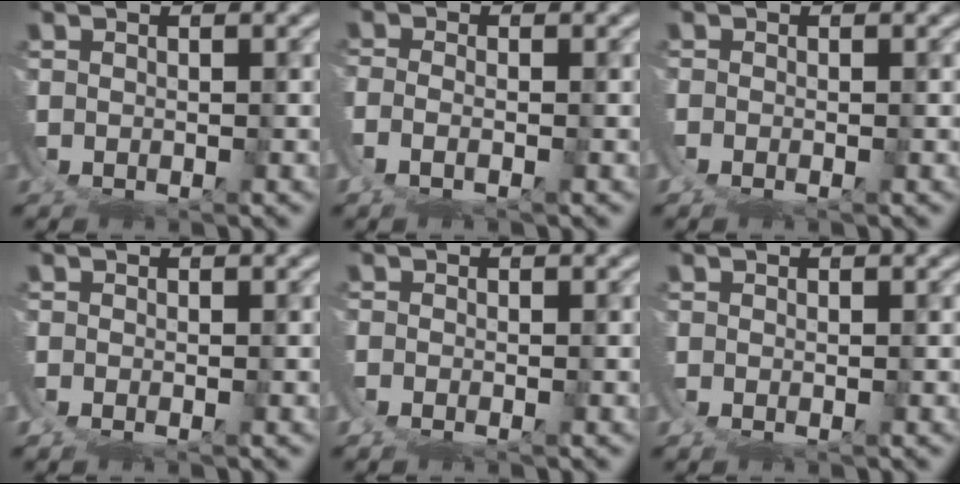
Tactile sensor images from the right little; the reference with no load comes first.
{"total": 2.5, "force": [-1.7, 0.9, 1.7], "torque": [-0.041, -0.010, -0.030]}
{"total": 2.4, "force": [-1.1, 1.8, 1.0], "torque": [-0.035, -0.006, -0.023]}
{"total": 2.0, "force": [-0.9, 1.5, 1.0], "torque": [-0.033, -0.005, -0.019]}
{"total": 2.7, "force": [-1.4, 2.1, 1.1], "torque": [-0.037, -0.008, -0.029]}
{"total": 1.1, "force": [-0.2, 0.8, 0.7], "torque": [-0.021, 0.001, -0.008]}